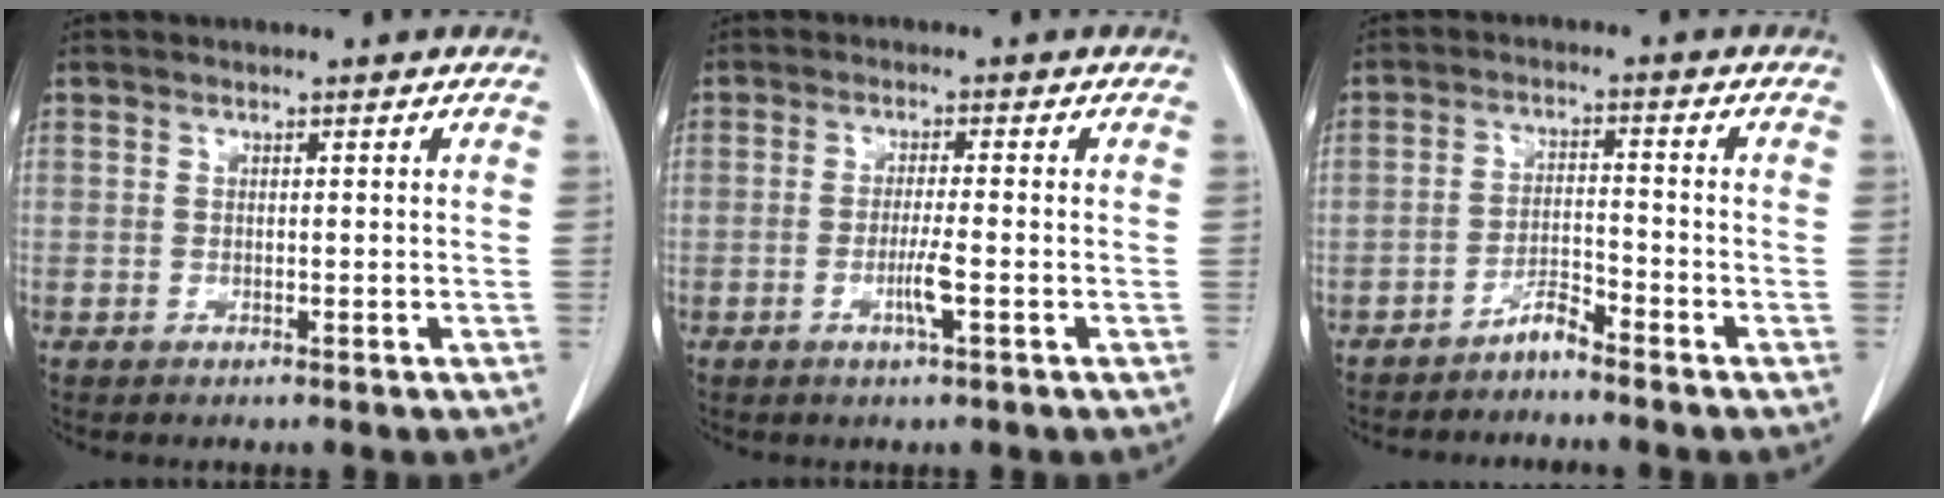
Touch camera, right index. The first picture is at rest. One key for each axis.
{"total": 3.4, "fx": -1.2, "fy": -0.2, "fz": 3.2, "tx": -0.061, "ty": -0.005, "tz": -0.024}
{"total": 3.0, "fx": -2.8, "fy": 0.2, "fz": 1.0, "tx": -0.015, "ty": -0.005, "tz": -0.053}